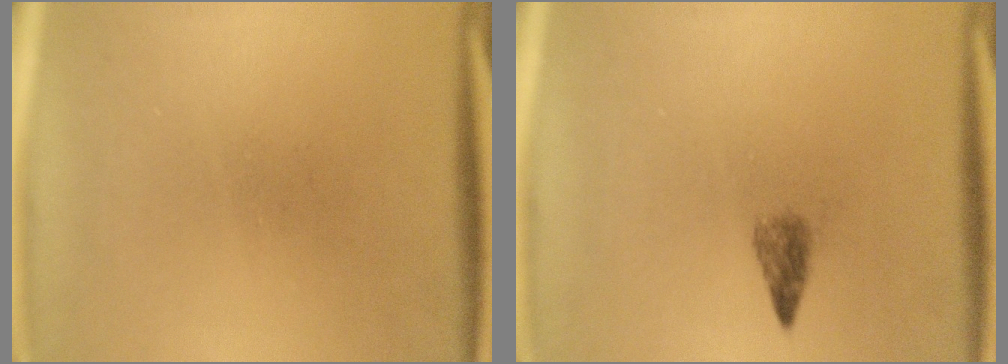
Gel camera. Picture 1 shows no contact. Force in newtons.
{"total": 1.8}